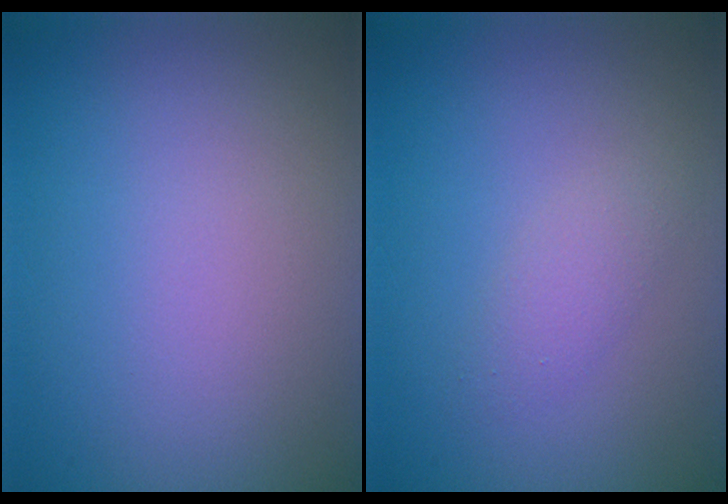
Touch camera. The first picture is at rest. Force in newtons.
{"total": 1.6, "press": 1.6, "slide": 0.1}